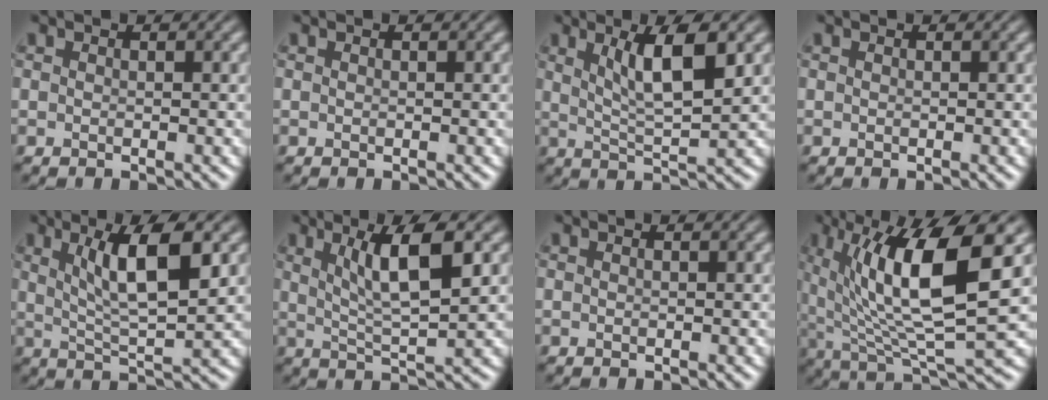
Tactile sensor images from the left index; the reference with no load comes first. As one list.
[{"total": 0.0}, {"total": 5.5, "force": [2.1, 1.3, 5.0], "torque": [-0.083, -0.004, 0.039]}, {"total": 0.0}, {"total": 7.0, "force": [2.3, 1.7, 6.4], "torque": [-0.101, -0.002, 0.043]}, {"total": 6.2, "force": [2.1, 1.3, 5.6], "torque": [-0.091, -0.002, 0.040]}, {"total": 0.0}, {"total": 11.9, "force": [3.3, 3.2, 10.9], "torque": [-0.182, -0.003, 0.069]}]